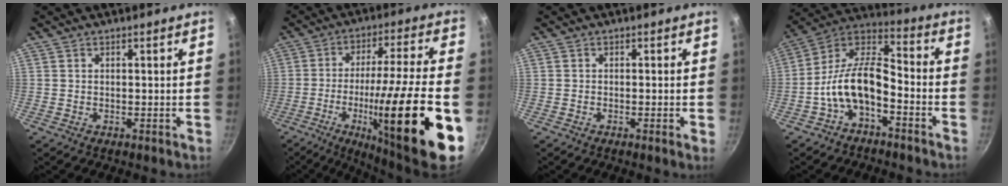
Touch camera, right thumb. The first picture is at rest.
{"total": 23.5, "force": [-7.4, 2.7, 22.2], "torque": [-0.333, 0.023, -0.114]}
{"total": 1.4, "force": [-0.5, -0.1, 1.3], "torque": [-0.025, -0.002, -0.011]}
{"total": 12.9, "force": [-4.9, 6.4, 10.0], "torque": [-0.182, 0.061, -0.107]}